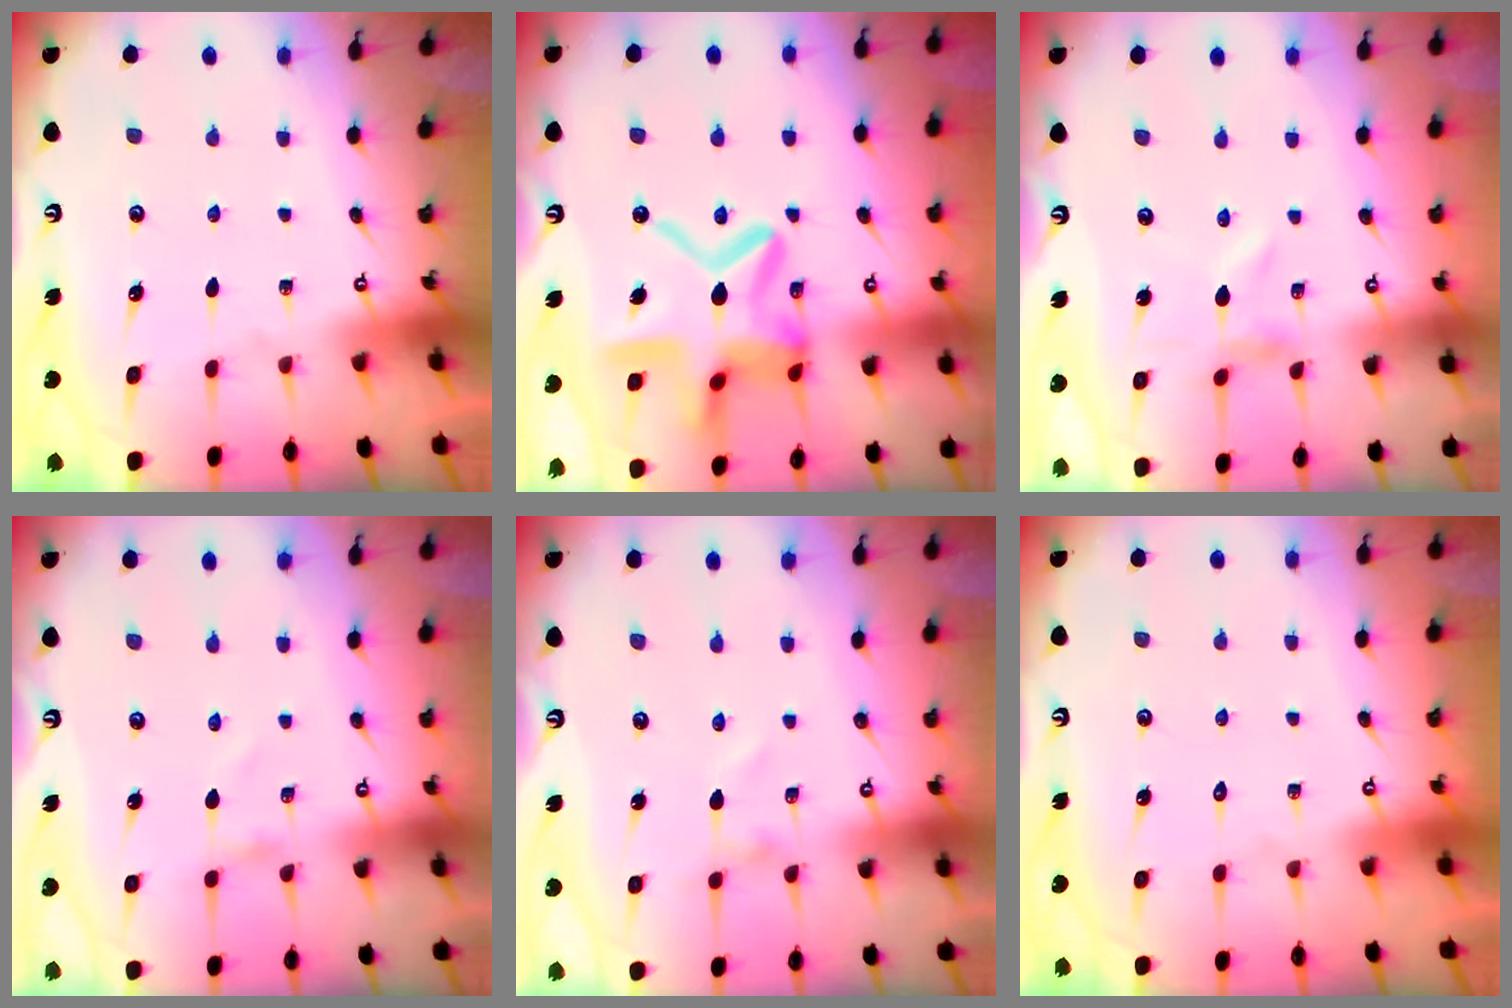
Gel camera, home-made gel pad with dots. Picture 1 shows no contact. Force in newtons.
{"total": 18.8, "press": 18.7, "slide": 1.7}
{"total": 0.0}
{"total": 0.0}
{"total": 1.0, "press": 1.0, "slide": 0.1}
{"total": 1.7, "press": 1.7, "slide": 0.1}